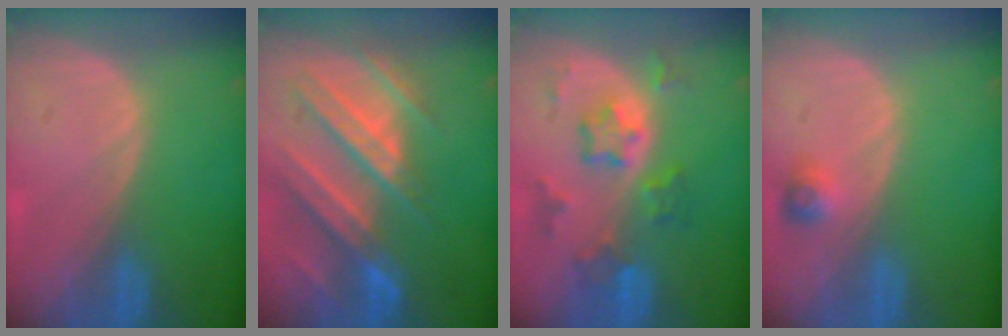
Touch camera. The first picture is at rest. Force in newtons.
{"total": 11.1, "press": 9.8, "slide": 5.2}
{"total": 7.2, "press": 6.4, "slide": 3.2}
{"total": 2.5, "press": 2.3, "slide": 1.0}